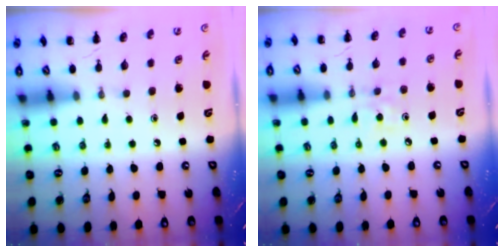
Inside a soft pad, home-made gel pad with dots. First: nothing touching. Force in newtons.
{"total": 2.1, "press": 2.0, "slide": 0.6}